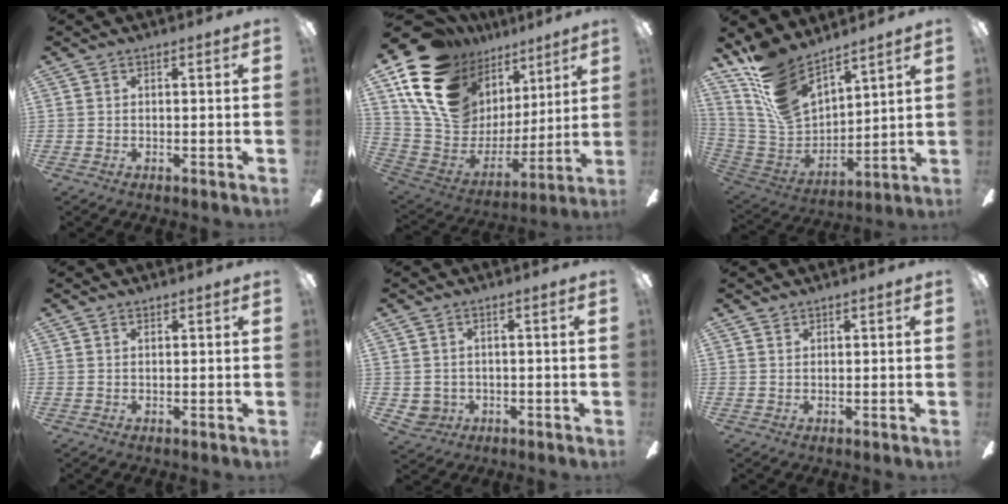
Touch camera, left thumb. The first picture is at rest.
{"total": 20.2, "force": [11.9, 13.1, 9.8], "torque": [-0.210, -0.069, 0.232]}
{"total": 16.4, "force": [12.1, 7.6, 7.9], "torque": [-0.194, -0.081, 0.229]}
{"total": 0.8, "force": [0.6, 0.4, 0.3], "torque": [-0.006, 0.001, 0.012]}
{"total": 2.7, "force": [0.5, 2.6, 0.5], "torque": [-0.023, 0.000, 0.008]}
{"total": 1.1, "force": [0.9, 0.5, 0.2], "torque": [-0.004, 0.001, 0.018]}